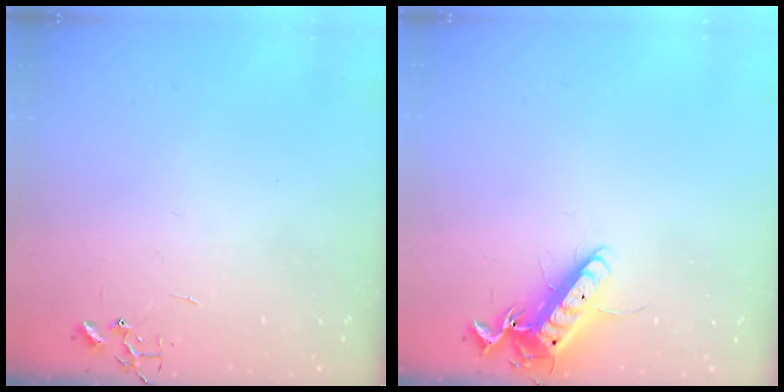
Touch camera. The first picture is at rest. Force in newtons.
{"total": 13.2, "press": 13.1, "slide": 1.2}